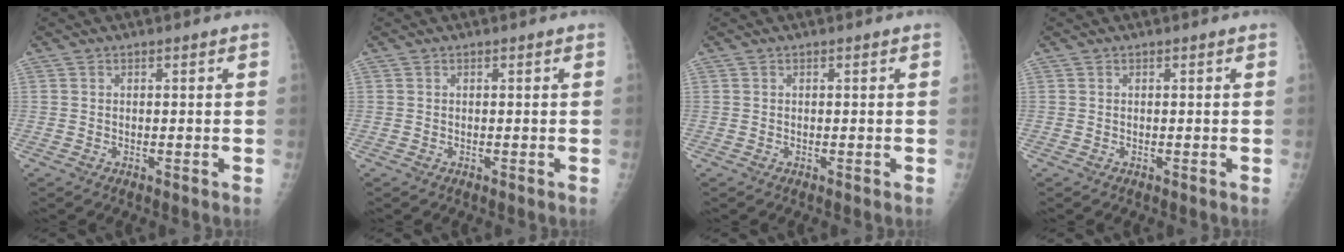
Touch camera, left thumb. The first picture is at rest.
{"total": 0.0}
{"total": 0.0}
{"total": 0.0}